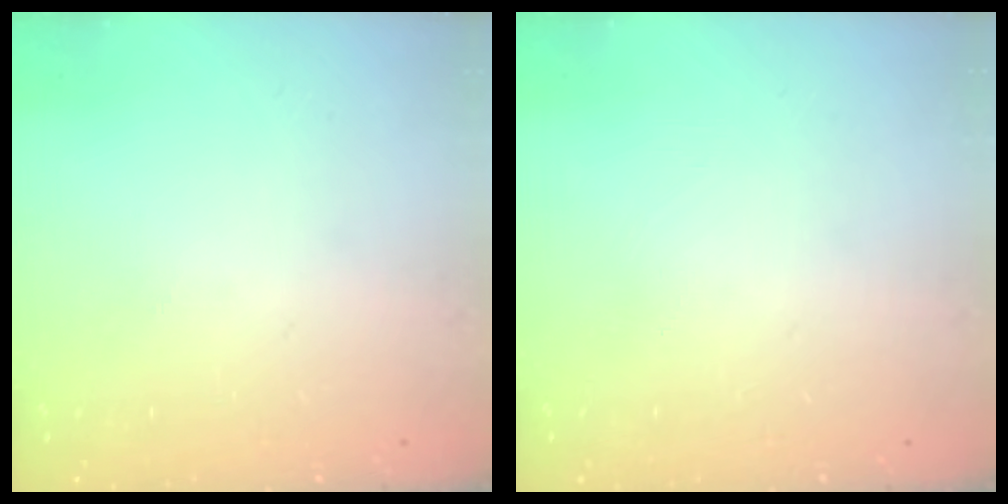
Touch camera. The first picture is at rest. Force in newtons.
{"total": 0.0}